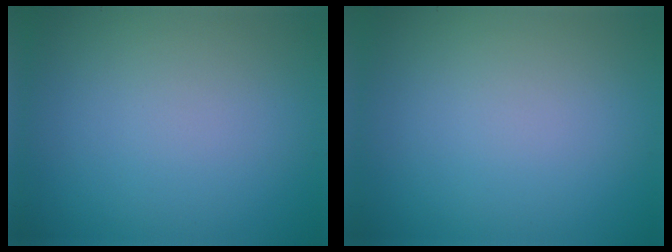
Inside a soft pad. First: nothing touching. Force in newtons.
{"total": 0.0}